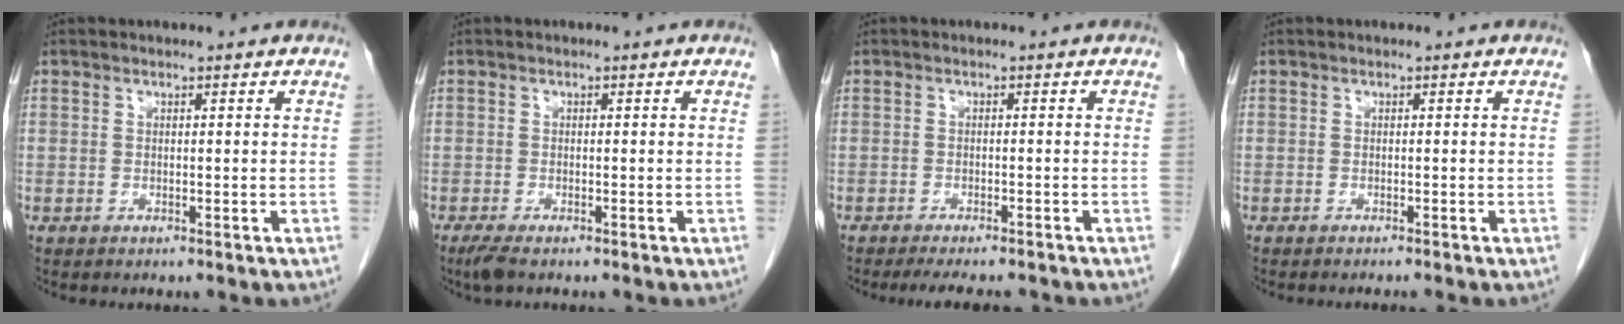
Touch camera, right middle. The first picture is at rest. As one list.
[{"total": 2.0, "force": [-1.5, 0.4, 1.3], "torque": [-0.033, -0.007, -0.028]}, {"total": 7.3, "force": [-6.4, 1.3, 3.1], "torque": [-0.039, -0.011, -0.087]}, {"total": 2.1, "force": [-1.9, -0.2, 1.0], "torque": [-0.008, 0.003, -0.022]}]